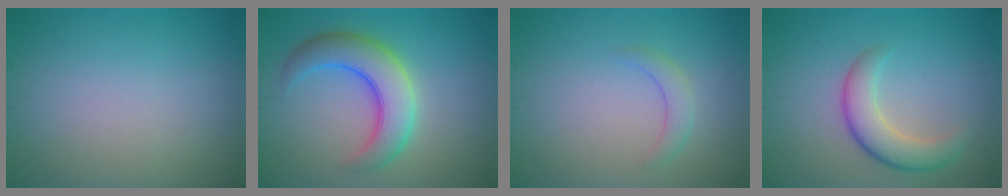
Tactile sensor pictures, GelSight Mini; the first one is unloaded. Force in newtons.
{"total": 6.4, "press": 6.4, "slide": 0.2}
{"total": 1.7, "press": 1.6, "slide": 0.2}
{"total": 4.2, "press": 4.2, "slide": 0.3}